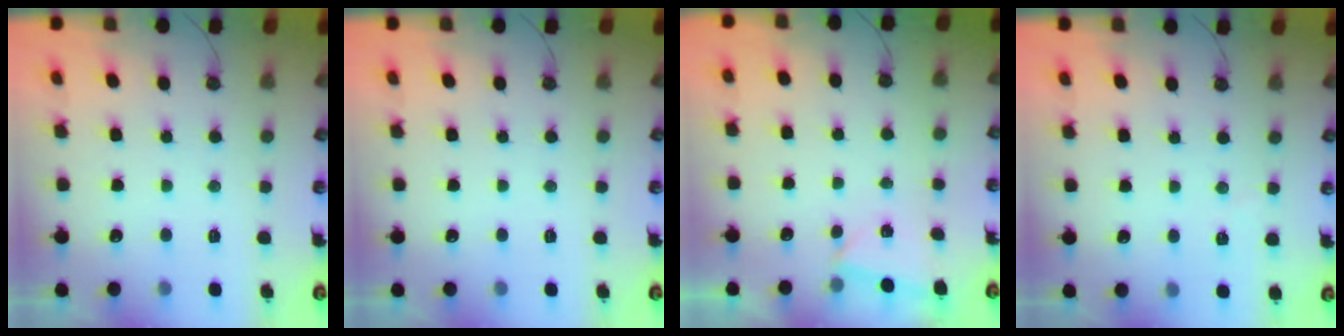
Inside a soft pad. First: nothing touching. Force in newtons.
{"total": 0.0}
{"total": 2.3, "press": 1.3, "slide": 1.9}
{"total": 3.0, "press": 2.0, "slide": 2.2}